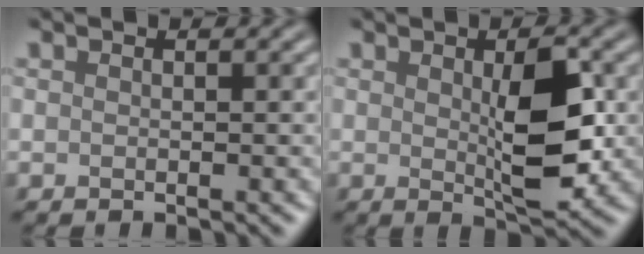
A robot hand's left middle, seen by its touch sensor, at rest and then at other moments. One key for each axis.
{"total": 5.3, "fx": 0.2, "fy": 1.6, "fz": 5.0, "tx": -0.083, "ty": -0.004, "tz": 0.008}